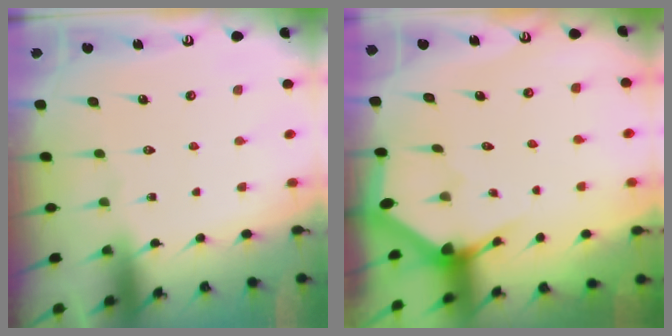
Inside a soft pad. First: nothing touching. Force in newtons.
{"total": 2.9, "press": 2.9, "slide": 0.2}